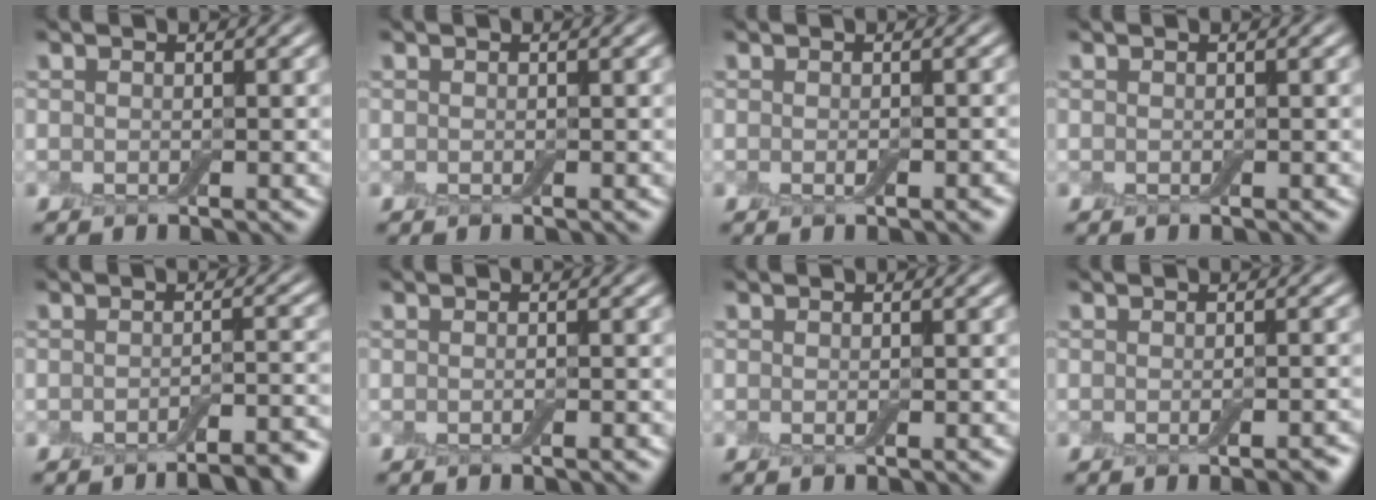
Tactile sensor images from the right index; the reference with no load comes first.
{"total": 0.0}
{"total": 1.4, "force": [-0.5, 0.4, 1.2], "torque": [-0.020, -0.004, -0.008]}
{"total": 0.0}
{"total": 3.7, "force": [-2.7, 0.8, 2.4], "torque": [-0.028, 0.003, -0.037]}
{"total": 0.7, "force": [-0.3, 0.1, 0.7], "torque": [-0.011, 0.000, -0.006]}
{"total": 0.8, "force": [-0.2, 0.1, 0.7], "torque": [-0.012, -0.002, -0.003]}
{"total": 2.0, "force": [-0.8, 0.6, 1.7], "torque": [-0.019, -0.002, -0.010]}